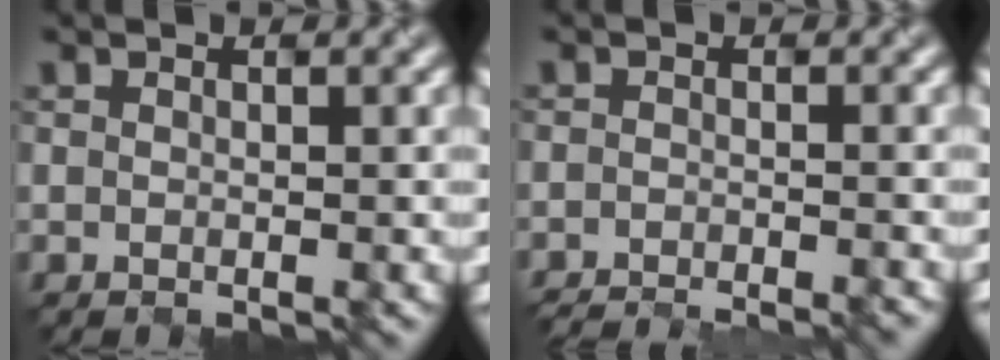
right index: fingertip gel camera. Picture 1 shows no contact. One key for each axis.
{"total": 3.8, "fx": -3.4, "fy": 0.6, "fz": 1.6, "tx": -0.006, "ty": 0.000, "tz": -0.051}